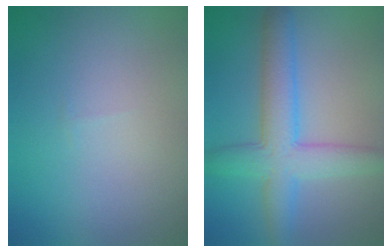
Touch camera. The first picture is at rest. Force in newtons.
{"total": 5.5, "press": 5.5, "slide": 0.2}